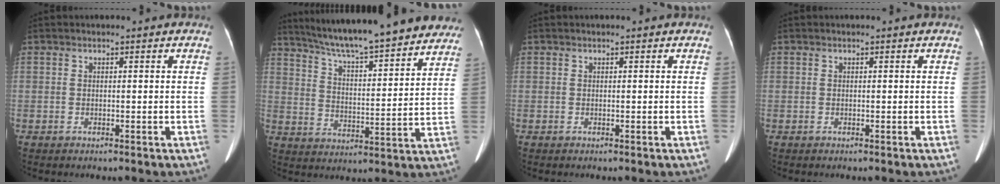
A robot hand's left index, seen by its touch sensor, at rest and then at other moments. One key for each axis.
{"total": 24.7, "fx": 21.8, "fy": 2.9, "fz": 11.2, "tx": -0.181, "ty": -0.012, "tz": 0.296}
{"total": 0.0}
{"total": 0.0}